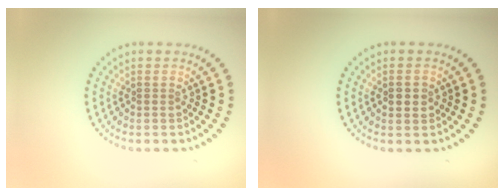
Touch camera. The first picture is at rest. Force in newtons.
{"total": 1.4, "press": 1.4, "slide": 0.2}